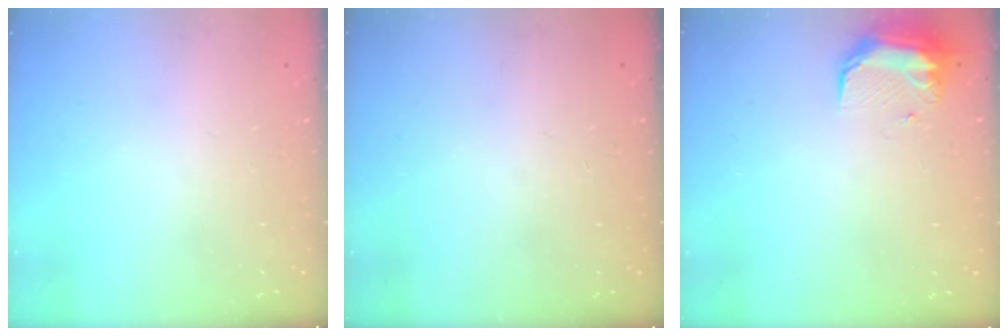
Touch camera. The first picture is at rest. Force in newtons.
{"total": 0.0}
{"total": 10.0, "press": 9.6, "slide": 2.8}